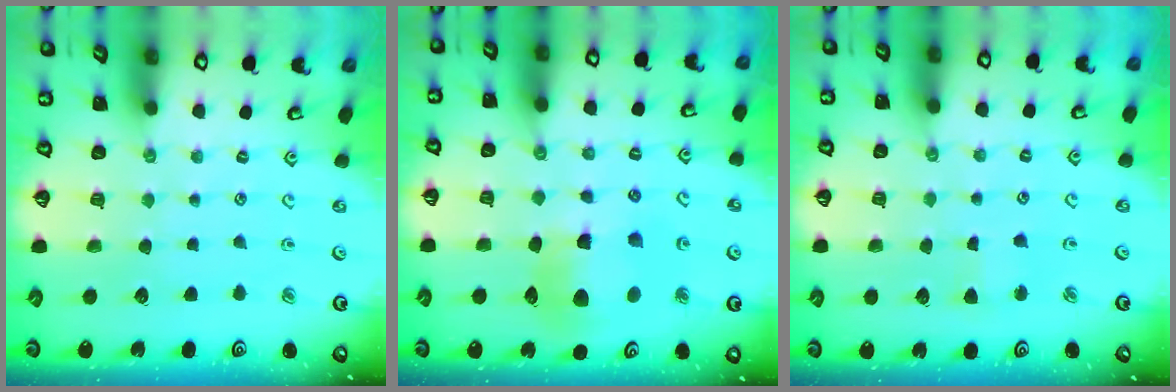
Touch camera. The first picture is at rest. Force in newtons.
{"total": 11.8, "press": 11.7, "slide": 1.9}
{"total": 2.5, "press": 2.5, "slide": 0.3}